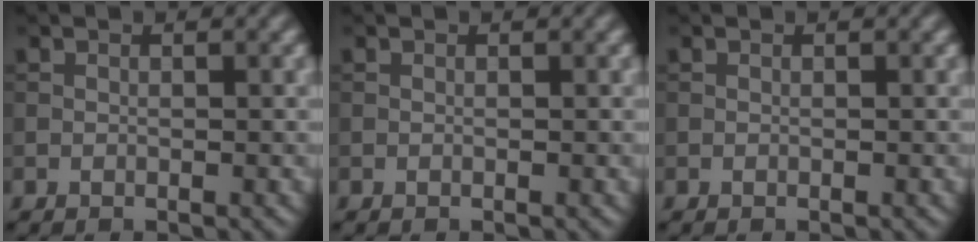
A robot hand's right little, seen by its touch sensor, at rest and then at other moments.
{"total": 0.0}
{"total": 0.0}